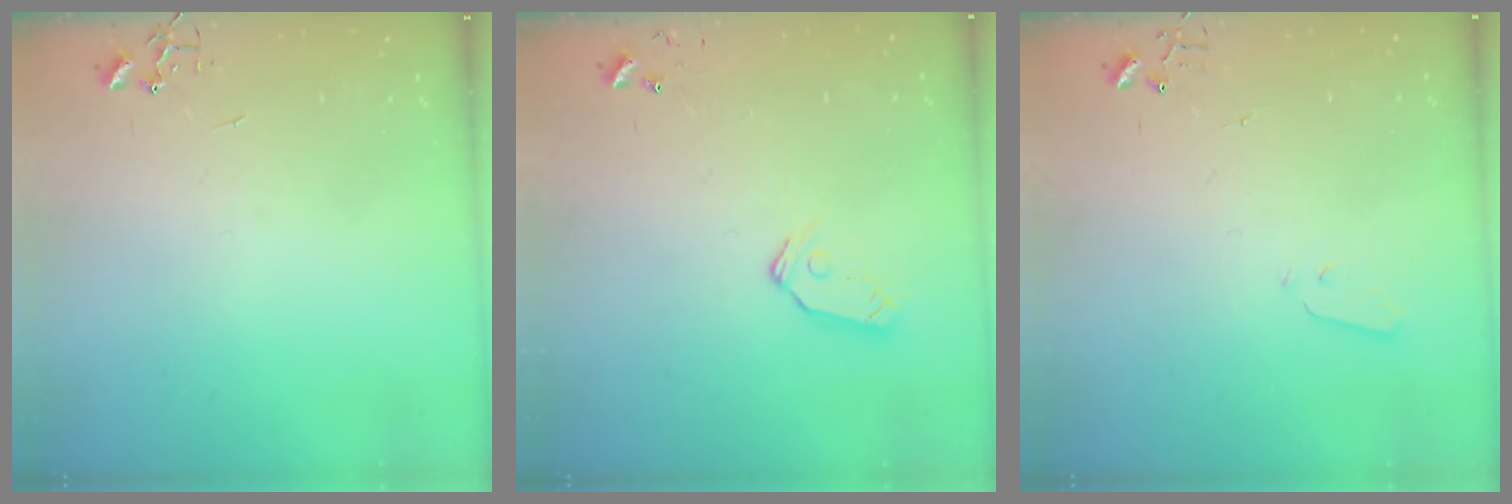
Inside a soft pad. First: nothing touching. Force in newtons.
{"total": 8.1, "press": 8.1, "slide": 0.7}
{"total": 2.9, "press": 2.9, "slide": 0.4}